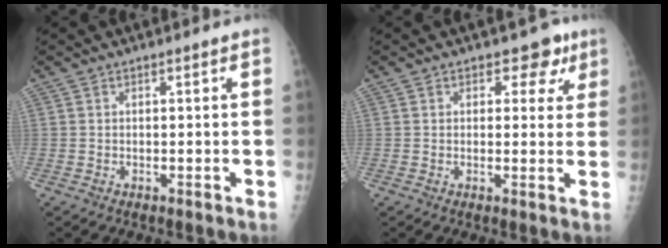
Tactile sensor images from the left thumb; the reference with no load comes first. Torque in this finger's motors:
{"motor_torque": [0.01, 0.23, -0.14, -0.12, 0.00]}